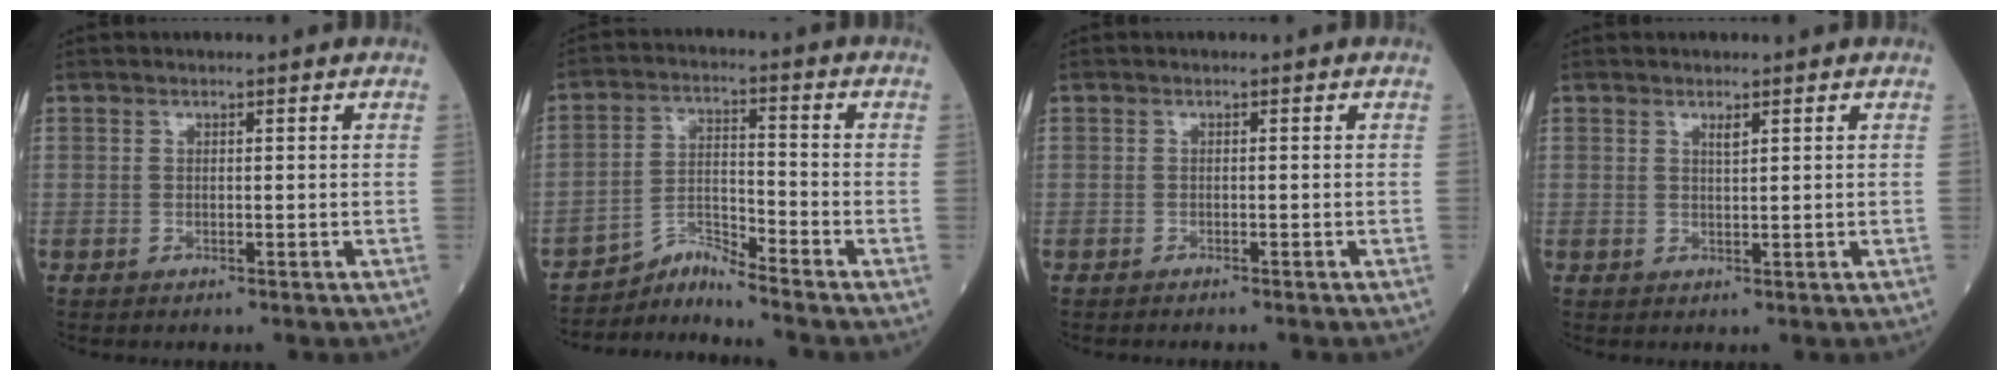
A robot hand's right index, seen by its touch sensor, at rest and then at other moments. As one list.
[{"total": 5.4, "force": [-5.1, -1.7, -0.2], "torque": [-0.008, 0.002, -0.092]}, {"total": 1.4, "force": [-1.3, -0.1, 0.6], "torque": [-0.008, 0.001, -0.016]}, {"total": 1.0, "force": [0.6, 0.1, 0.8], "torque": [-0.017, -0.004, 0.012]}]